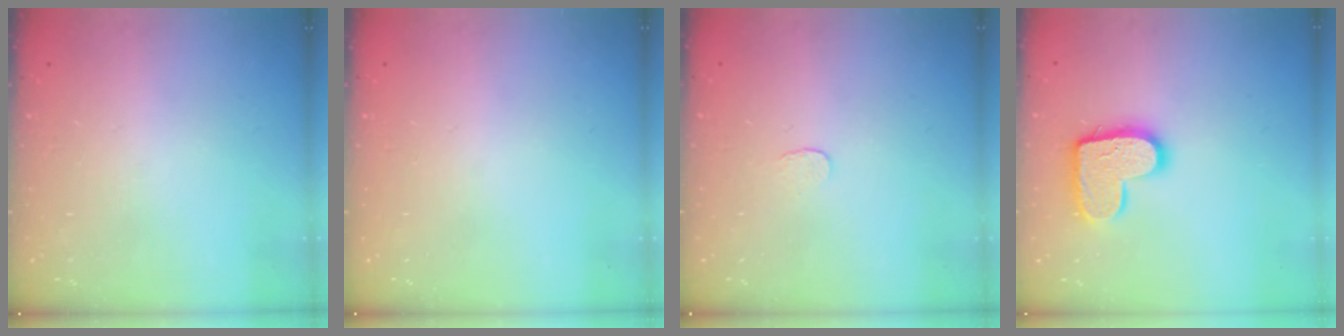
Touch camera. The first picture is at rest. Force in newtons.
{"total": 0.0}
{"total": 3.0, "press": 3.0, "slide": 0.2}
{"total": 14.2, "press": 14.2, "slide": 0.8}